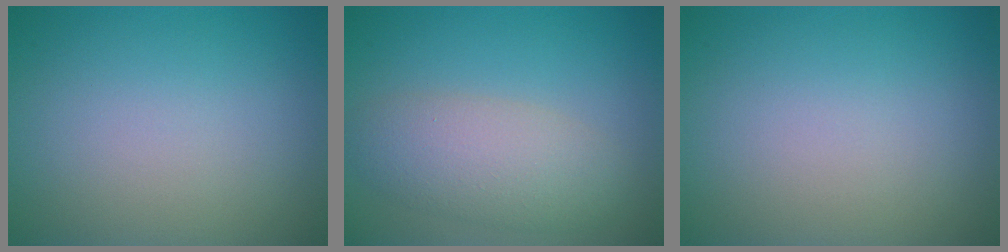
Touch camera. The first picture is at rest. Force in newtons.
{"total": 4.6, "press": 4.6, "slide": 0.2}
{"total": 0.0}